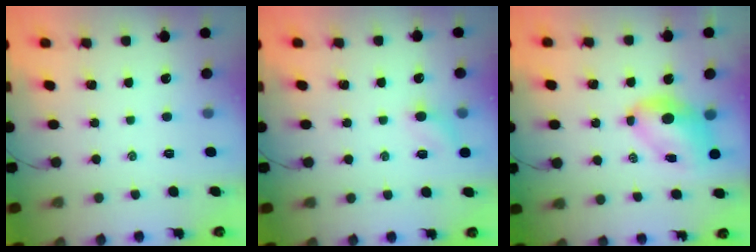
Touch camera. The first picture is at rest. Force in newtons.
{"total": 6.6, "press": 6.4, "slide": 1.6}
{"total": 7.0, "press": 6.9, "slide": 1.2}